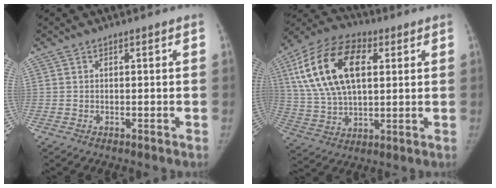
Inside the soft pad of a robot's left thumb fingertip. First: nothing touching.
{"total": 20.5, "force": [6.0, 11.6, 15.8], "torque": [-0.284, 0.003, 0.104]}